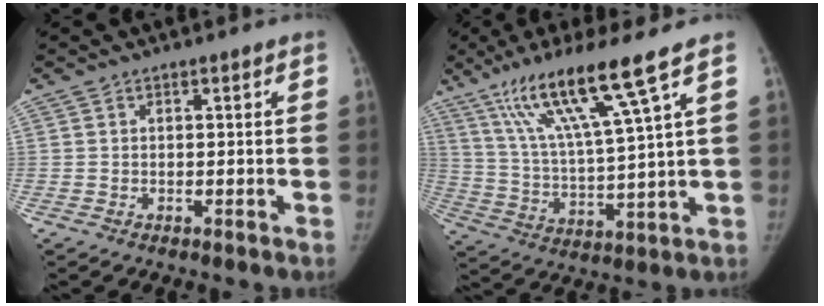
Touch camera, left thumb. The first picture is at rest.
{"total": 15.7, "force": [9.4, -0.2, 12.5], "torque": [-0.231, -0.039, 0.178]}